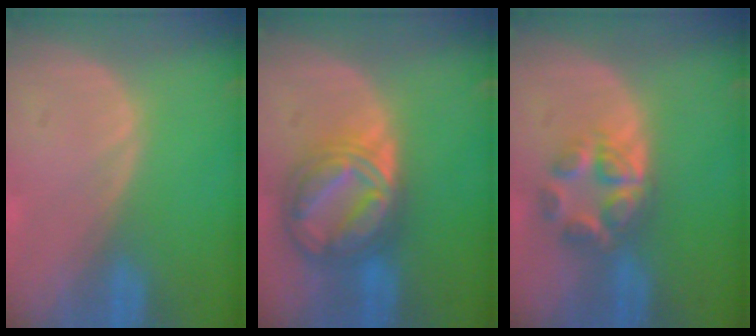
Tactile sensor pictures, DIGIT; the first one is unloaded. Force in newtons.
{"total": 9.2, "press": 9.1, "slide": 0.6}
{"total": 5.8, "press": 5.4, "slide": 2.2}